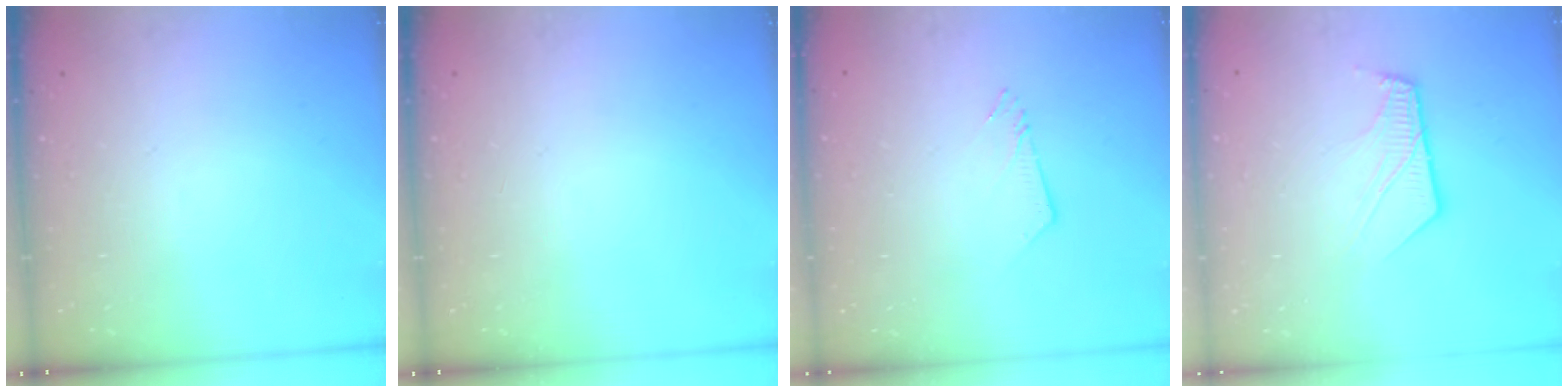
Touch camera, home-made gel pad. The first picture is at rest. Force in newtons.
{"total": 0.0}
{"total": 2.9, "press": 2.9, "slide": 0.3}
{"total": 8.0, "press": 8.0, "slide": 0.5}